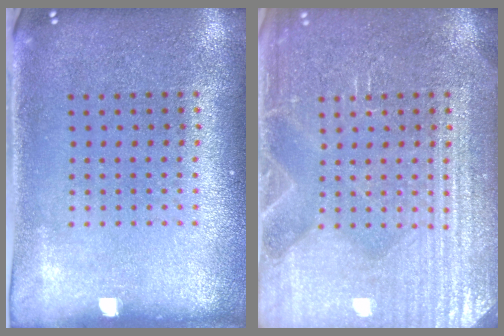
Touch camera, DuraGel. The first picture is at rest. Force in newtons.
{"total": 5.1, "press": 5.1, "slide": 0.7}